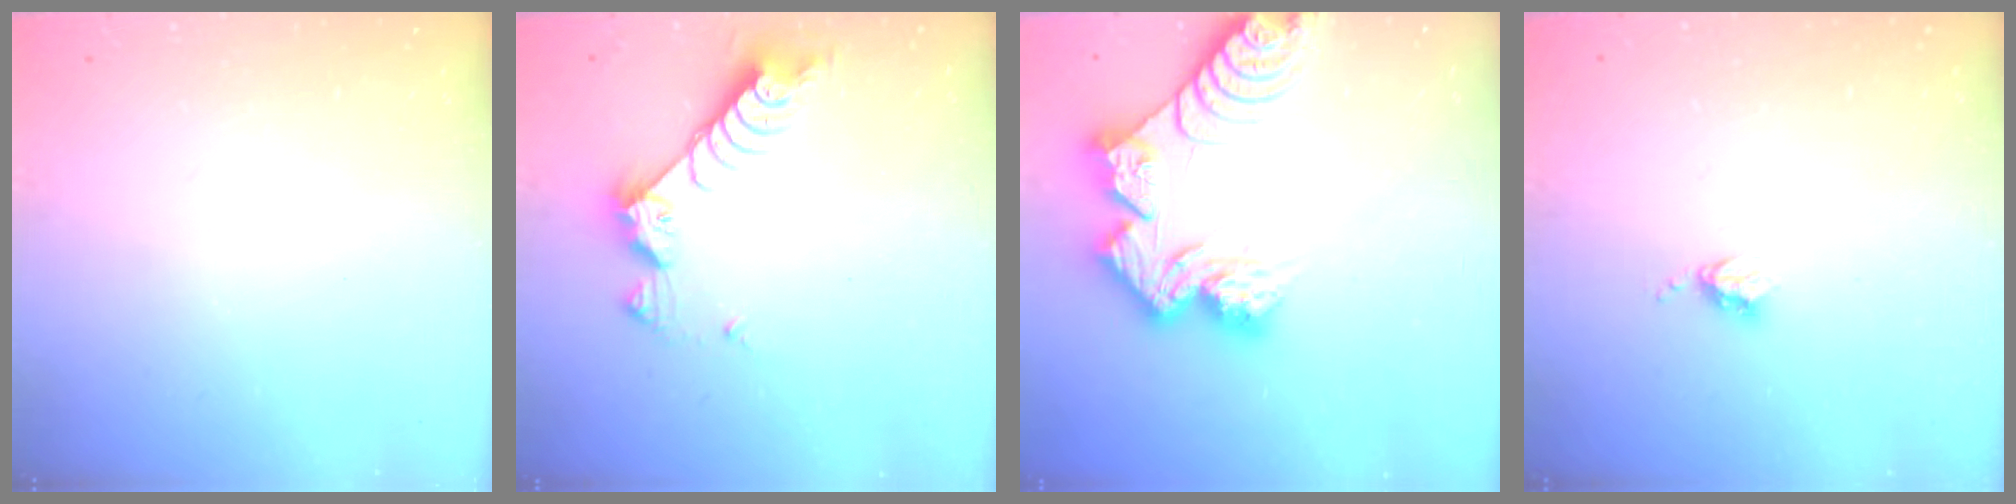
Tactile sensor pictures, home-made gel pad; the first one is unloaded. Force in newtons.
{"total": 7.6, "press": 7.6, "slide": 0.6}
{"total": 15.1, "press": 15.0, "slide": 1.4}
{"total": 3.8, "press": 3.8, "slide": 0.4}